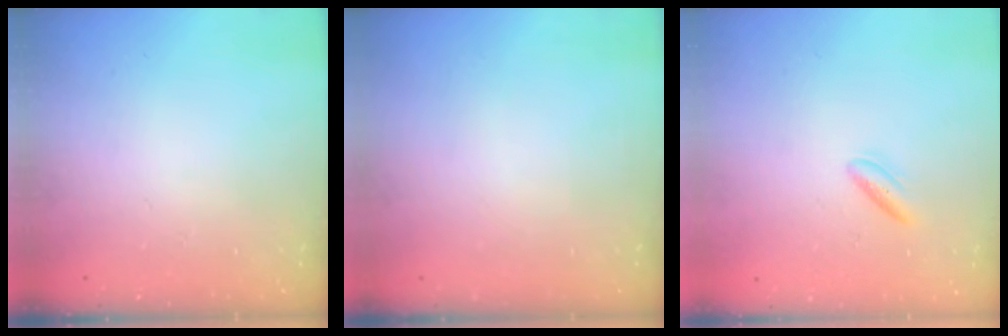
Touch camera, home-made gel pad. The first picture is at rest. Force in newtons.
{"total": 0.0}
{"total": 3.4, "press": 3.3, "slide": 0.9}